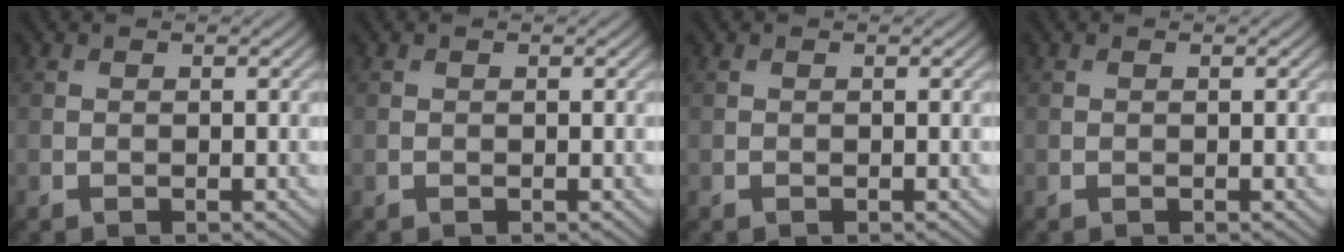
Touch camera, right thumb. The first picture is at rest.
{"total": 0.0}
{"total": 0.0}
{"total": 0.0}